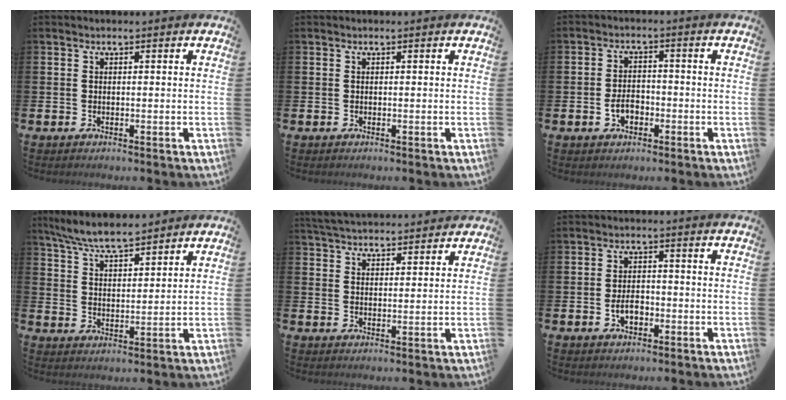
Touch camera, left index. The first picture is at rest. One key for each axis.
{"total": 0.0}
{"total": 3.1, "fx": -1.1, "fy": 2.0, "fz": 2.1, "tx": -0.029, "ty": 0.000, "tz": -0.025}
{"total": 7.0, "fx": 6.6, "fy": 0.9, "fz": 2.2, "tx": -0.067, "ty": -0.027, "tz": 0.120}
{"total": 4.5, "fx": 4.5, "fy": 0.5, "fz": 0.3, "tx": -0.023, "ty": -0.021, "tz": 0.085}
{"total": 3.0, "fx": -0.9, "fy": 1.8, "fz": 2.2, "tx": -0.031, "ty": 0.000, "tz": -0.020}